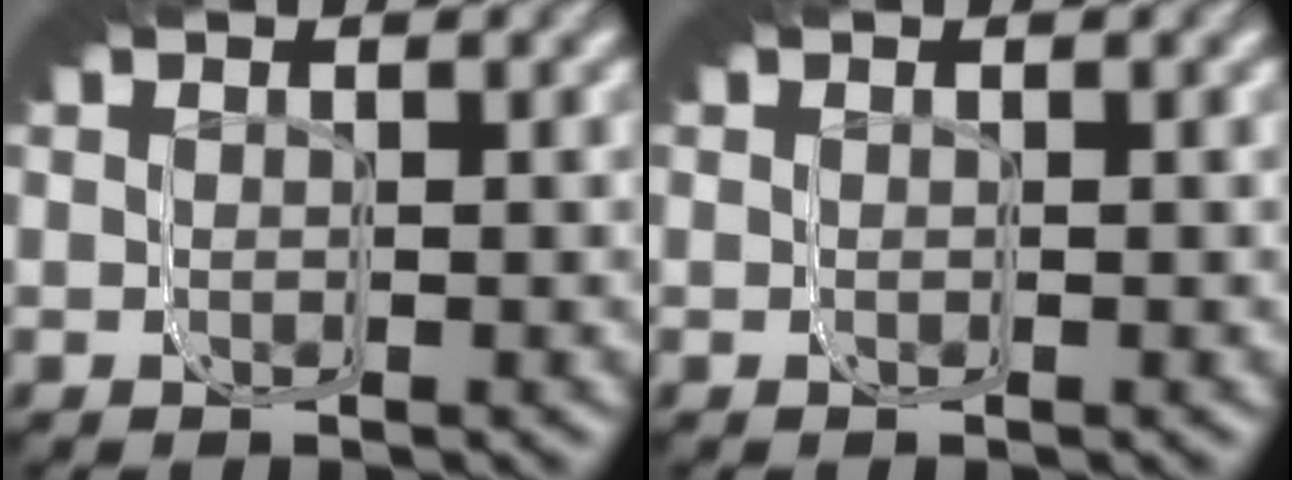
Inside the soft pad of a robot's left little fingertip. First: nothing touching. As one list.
[{"total": 0.0}]